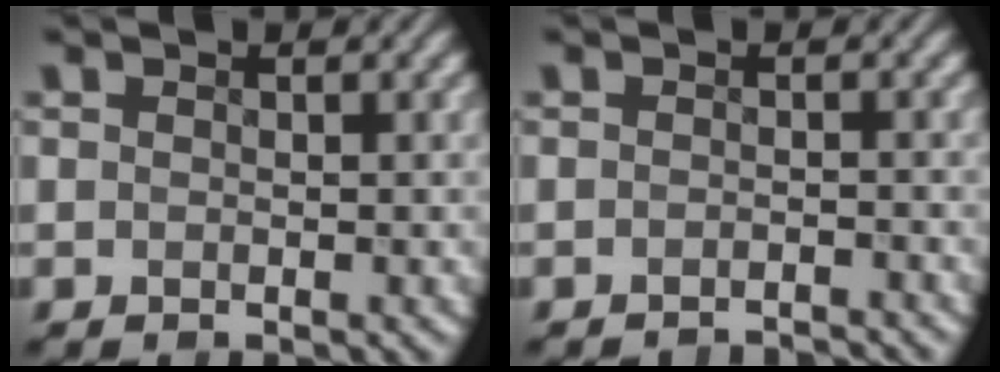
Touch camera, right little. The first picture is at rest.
{"total": 2.4, "force": [-2.4, 0.0, 0.3], "torque": [-0.002, -0.001, -0.034]}